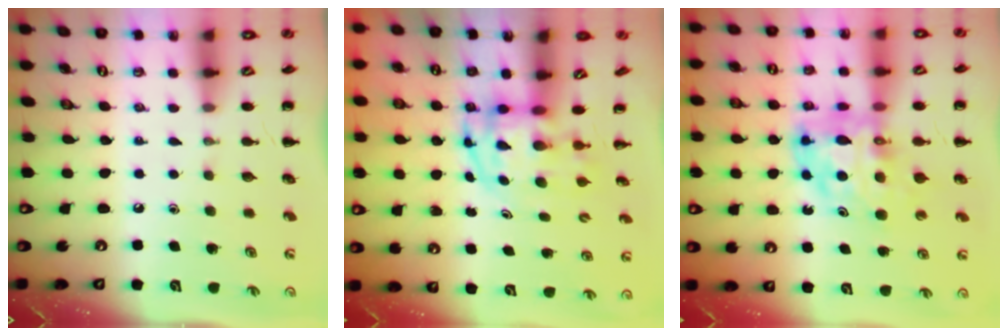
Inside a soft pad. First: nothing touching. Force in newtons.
{"total": 3.8, "press": 3.7, "slide": 0.7}
{"total": 10.9, "press": 10.4, "slide": 3.4}